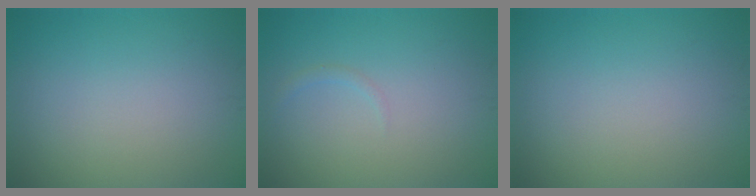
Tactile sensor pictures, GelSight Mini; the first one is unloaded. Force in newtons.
{"total": 0.6, "press": 0.6, "slide": 0.1}
{"total": 0.0}